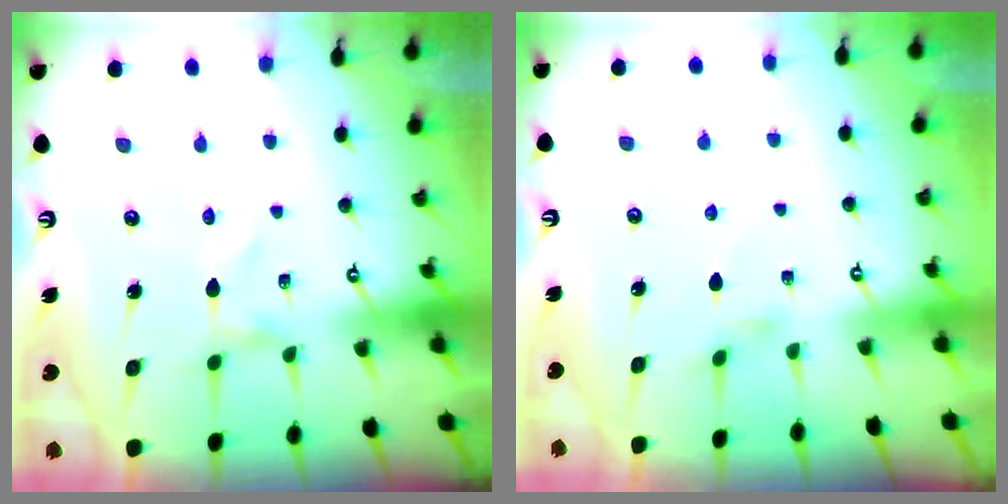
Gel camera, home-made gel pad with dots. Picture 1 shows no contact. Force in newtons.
{"total": 1.2, "press": 1.1, "slide": 0.3}